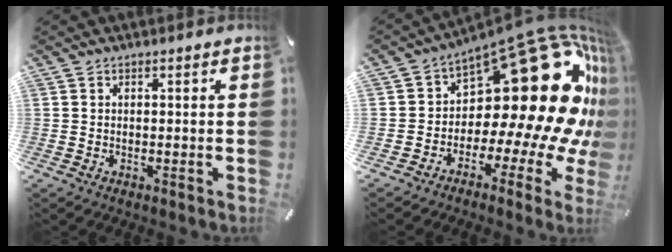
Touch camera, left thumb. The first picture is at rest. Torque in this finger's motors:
{"motor_torque": [1.49, 1.59, 0.87, 0.44, 0.13]}